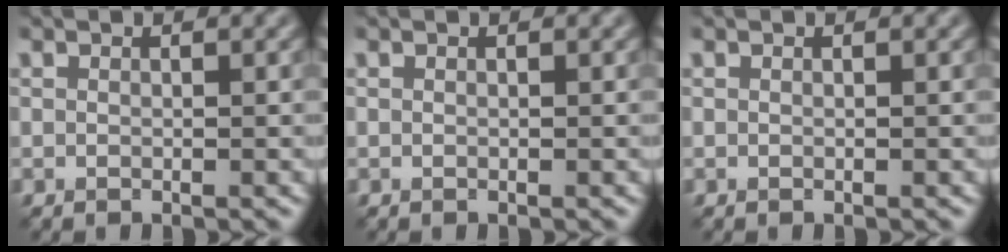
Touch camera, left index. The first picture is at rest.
{"total": 0.0}
{"total": 0.0}